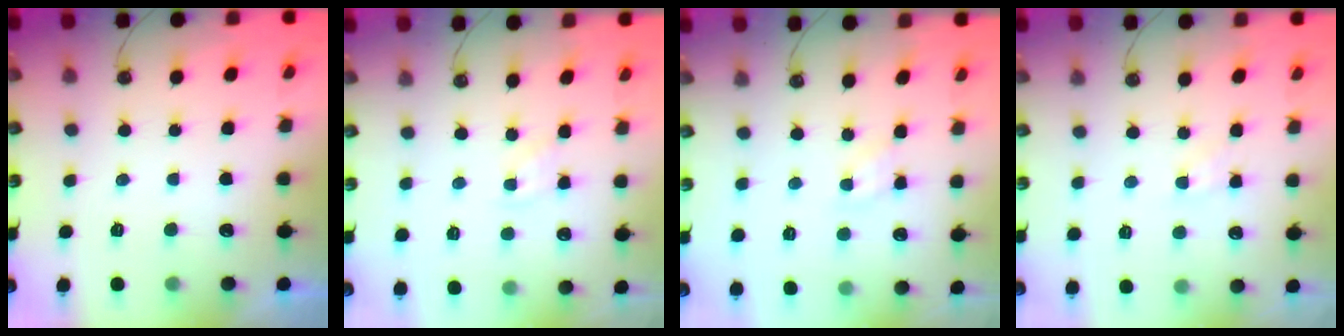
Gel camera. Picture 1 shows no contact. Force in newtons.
{"total": 2.4, "press": 2.4, "slide": 0.4}
{"total": 1.6, "press": 1.6, "slide": 0.2}
{"total": 4.6, "press": 4.5, "slide": 0.6}